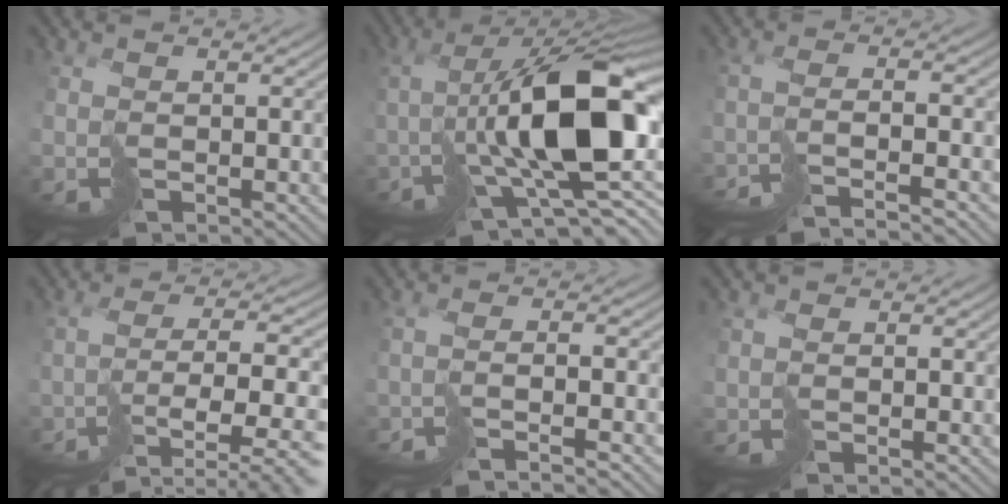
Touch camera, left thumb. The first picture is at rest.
{"total": 15.3, "force": [-0.8, 6.0, 14.0], "torque": [-0.234, -0.004, -0.005]}
{"total": 7.3, "force": [-6.1, -0.2, 3.9], "torque": [-0.060, 0.007, -0.101]}
{"total": 11.1, "force": [-6.5, 3.2, 8.5], "torque": [-0.144, -0.015, -0.086]}
{"total": 5.3, "force": [-4.4, -0.3, 2.9], "torque": [-0.042, 0.002, -0.073]}
{"total": 0.7, "force": [-0.5, 0.4, 0.3], "torque": [-0.003, 0.001, -0.013]}